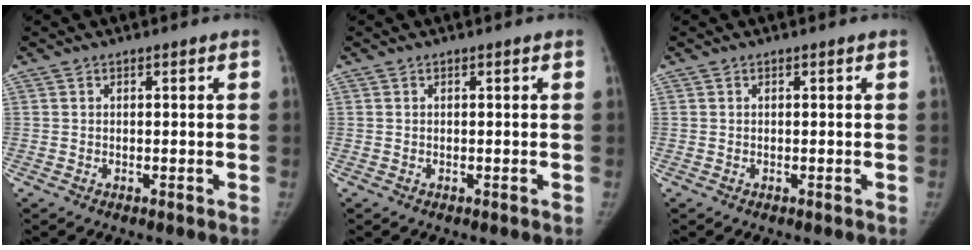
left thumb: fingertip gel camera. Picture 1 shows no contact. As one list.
[{"total": 0.0}, {"total": 0.0}]